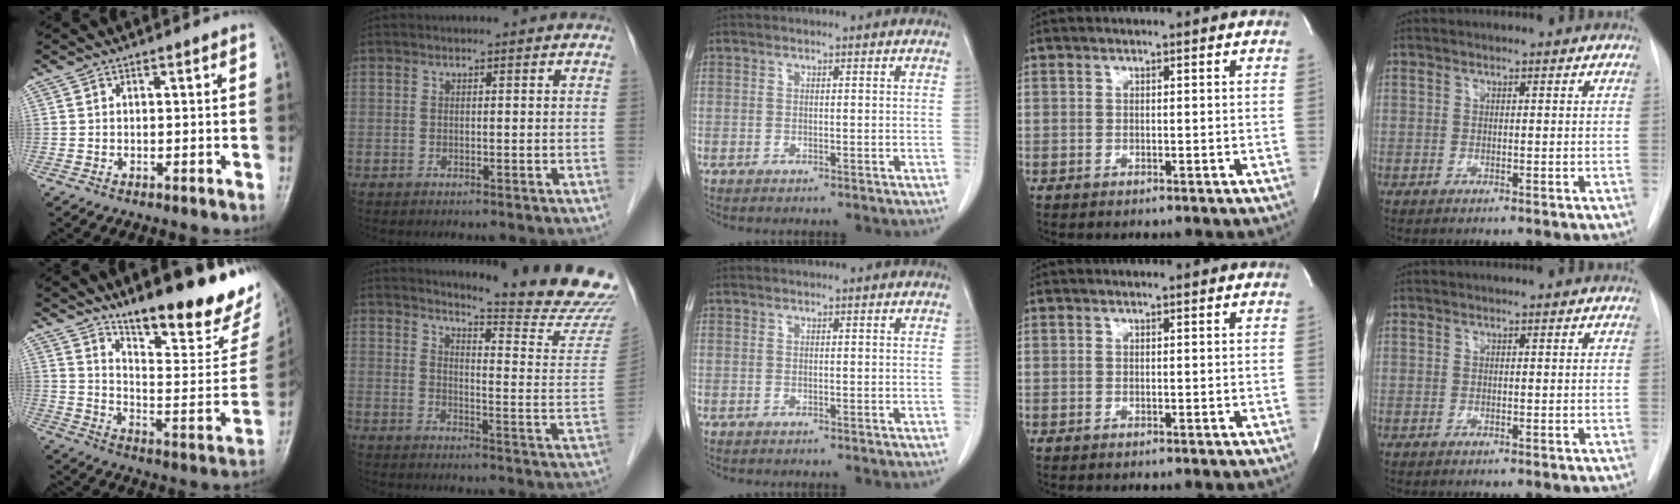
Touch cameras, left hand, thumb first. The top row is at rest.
{"thumb": {"total": 24.2, "force": [17.9, 6.4, 15.0], "torque": [-0.172, -0.109, 0.259]}, "index": {"total": 17.9, "force": [17.3, -0.8, 4.3], "torque": [-0.061, -0.139, 0.195]}}